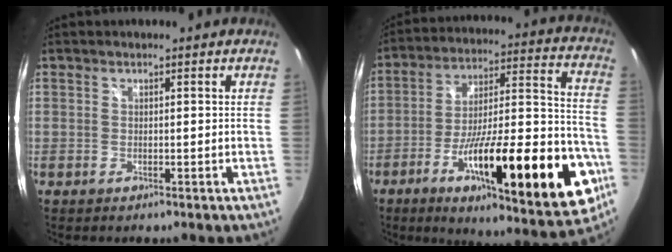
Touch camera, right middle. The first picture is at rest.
{"total": 29.1, "force": [-12.3, 6.8, 25.5], "torque": [-0.373, -0.029, -0.188]}